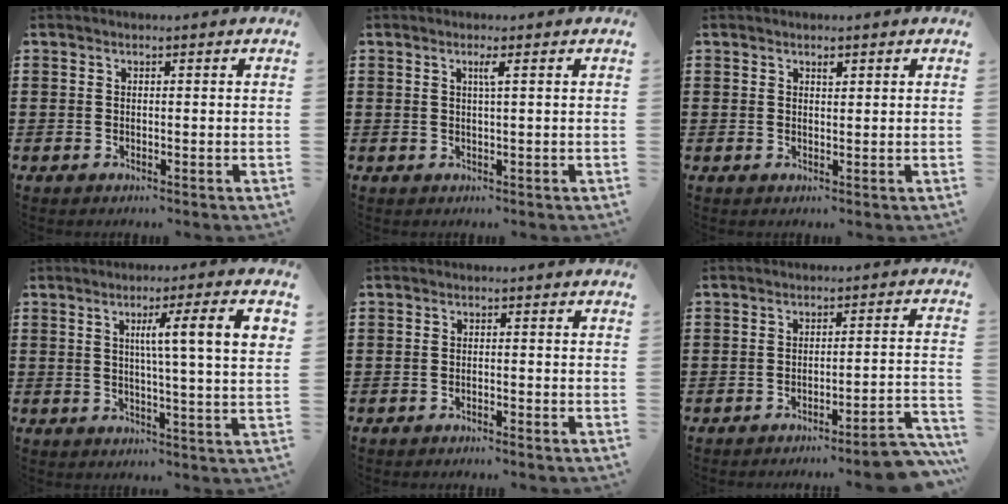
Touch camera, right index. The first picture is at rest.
{"total": 1.5, "force": [0.5, -0.3, 1.3], "torque": [-0.025, -0.003, 0.007]}
{"total": 0.8, "force": [0.6, 0.3, 0.5], "torque": [-0.010, 0.001, 0.011]}
{"total": 8.7, "force": [2.3, 0.2, 8.3], "torque": [-0.145, -0.005, 0.028]}
{"total": 0.9, "force": [-0.9, -0.1, 0.3], "torque": [-0.008, -0.001, -0.017]}
{"total": 4.9, "force": [-4.4, 0.0, 2.0], "torque": [-0.032, -0.009, -0.086]}